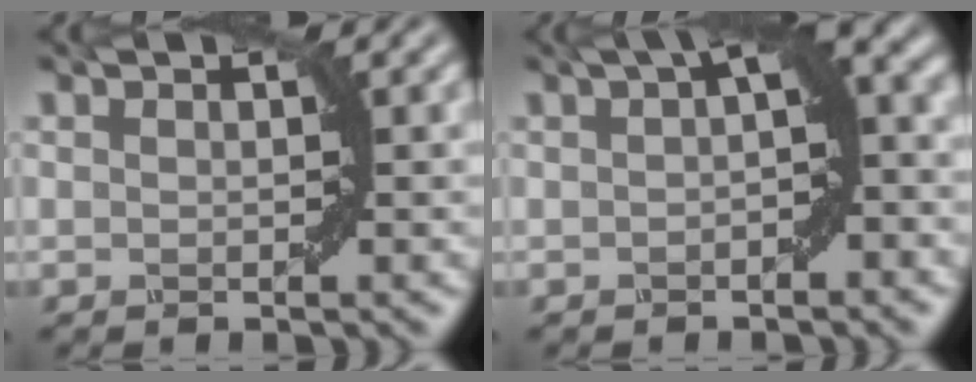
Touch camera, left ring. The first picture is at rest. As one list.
[{"total": 4.8, "force": [0.7, 1.3, 4.6], "torque": [-0.051, 0.023, 0.008]}]